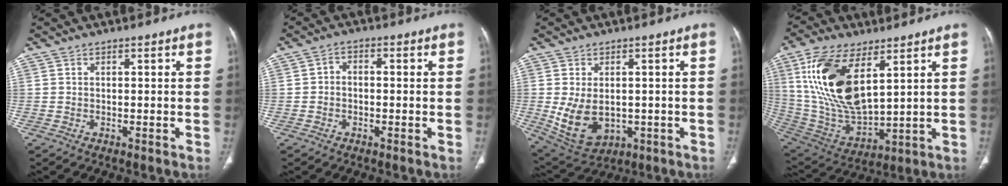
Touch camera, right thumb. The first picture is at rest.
{"total": 2.3, "force": [-0.4, 1.8, 1.3], "torque": [-0.013, 0.010, -0.015]}
{"total": 9.8, "force": [-0.9, 6.6, 7.1], "torque": [-0.117, -0.007, 0.011]}
{"total": 20.2, "force": [7.7, 9.4, 16.2], "torque": [-0.312, -0.030, 0.158]}